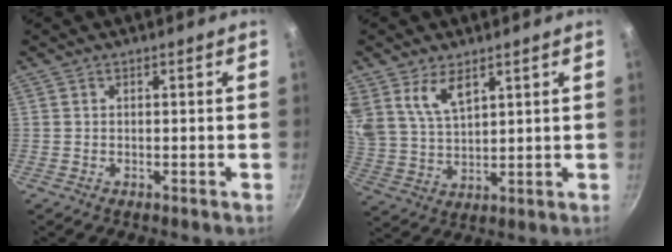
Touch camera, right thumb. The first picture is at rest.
{"total": 8.0, "force": [4.8, 4.0, 5.0], "torque": [-0.087, -0.030, 0.102]}